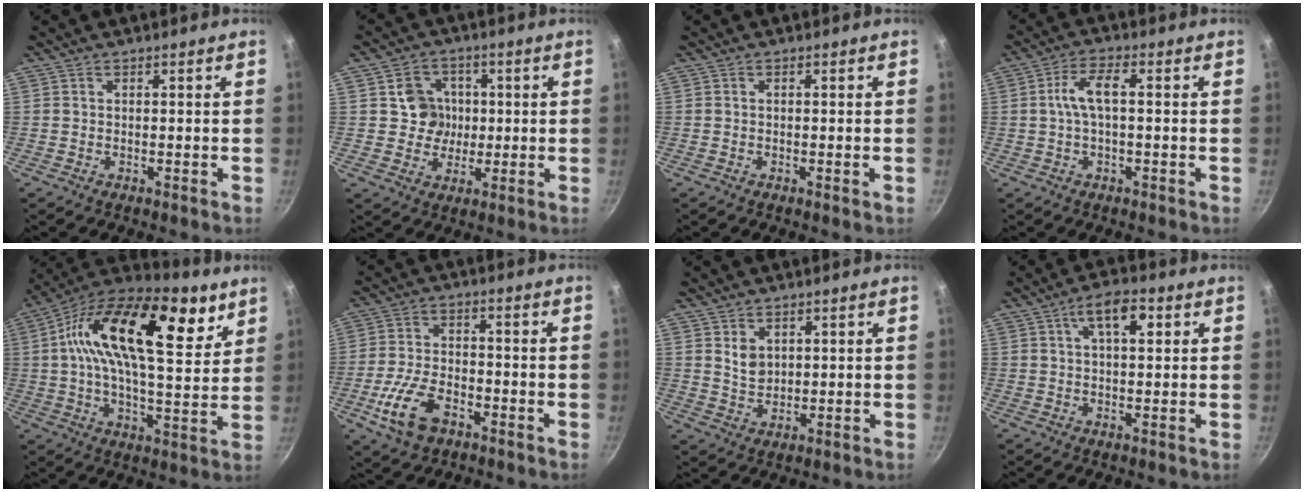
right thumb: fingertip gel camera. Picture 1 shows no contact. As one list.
[{"total": 7.2, "force": [0.8, 6.7, 2.5], "torque": [-0.003, -0.002, 0.009]}, {"total": 0.6, "force": [-0.2, -0.1, 0.5], "torque": [-0.013, 0.000, -0.004]}, {"total": 5.6, "force": [0.2, 2.0, 5.2], "torque": [-0.114, 0.018, 0.000]}, {"total": 25.4, "force": [10.1, 11.4, 20.4], "torque": [-0.322, -0.029, 0.141]}, {"total": 10.6, "force": [-4.8, 6.0, 7.4], "torque": [-0.141, 0.021, -0.089]}, {"total": 4.1, "force": [1.5, 3.0, 2.3], "torque": [-0.028, -0.009, 0.032]}, {"total": 7.0, "force": [2.3, 2.9, 5.9], "torque": [-0.086, 0.008, 0.032]}]